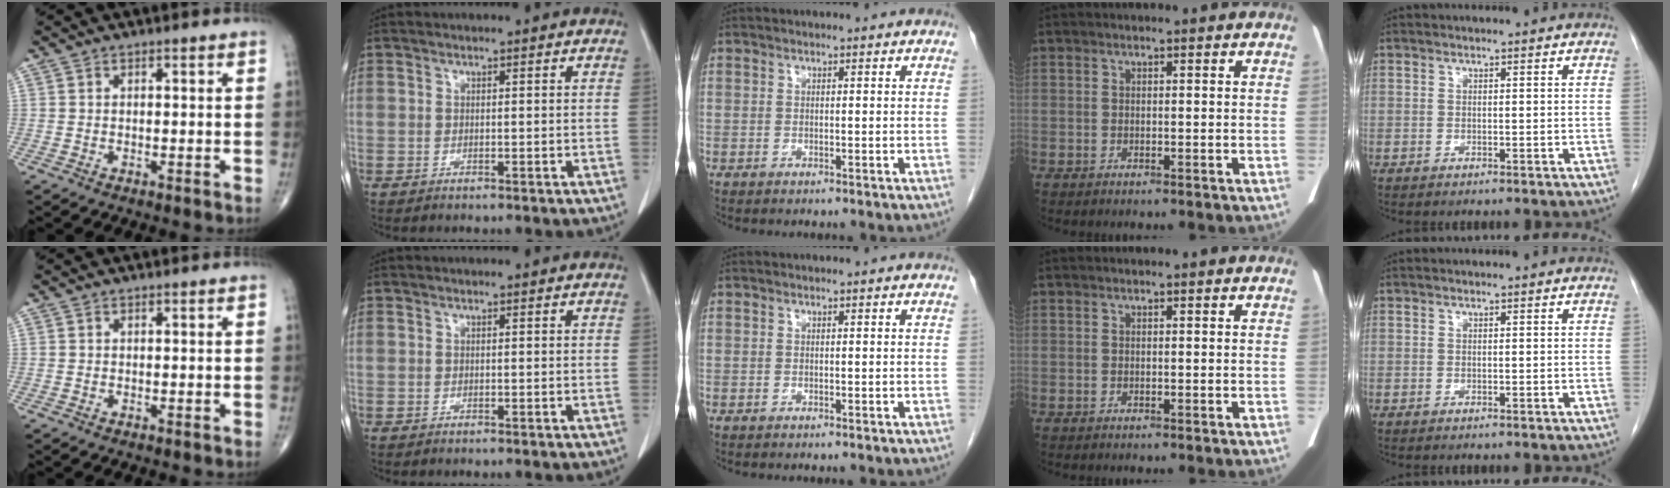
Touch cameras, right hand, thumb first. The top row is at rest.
{}